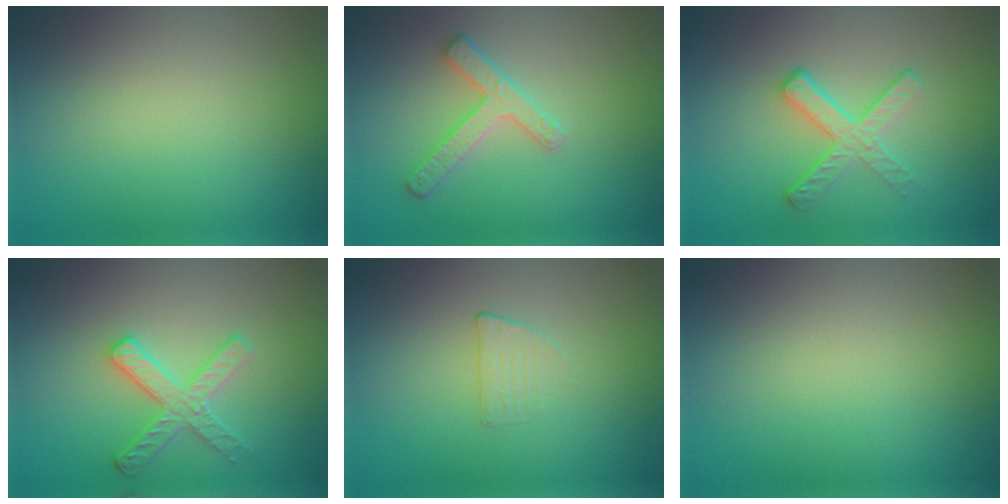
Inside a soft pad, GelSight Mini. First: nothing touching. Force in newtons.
{"total": 2.7, "press": 2.7, "slide": 0.3}
{"total": 3.3, "press": 2.6, "slide": 2.0}
{"total": 2.9, "press": 2.8, "slide": 0.6}
{"total": 1.2, "press": 0.6, "slide": 1.0}
{"total": 0.0}